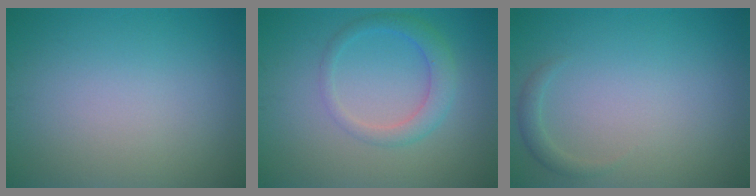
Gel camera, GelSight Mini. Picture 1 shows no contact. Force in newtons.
{"total": 2.7, "press": 2.7, "slide": 0.1}
{"total": 1.1, "press": 1.1, "slide": 0.2}